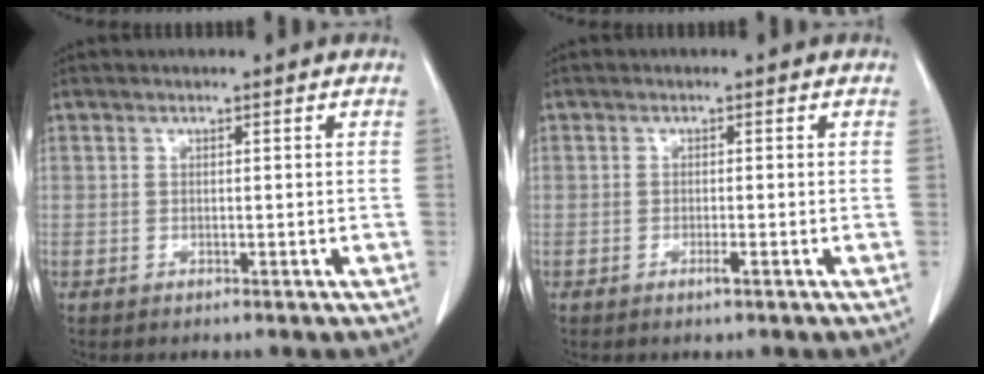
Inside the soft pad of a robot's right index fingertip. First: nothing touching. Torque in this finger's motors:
{"motor_torque": [0.11, 0.17, 0.01, 0.02]}